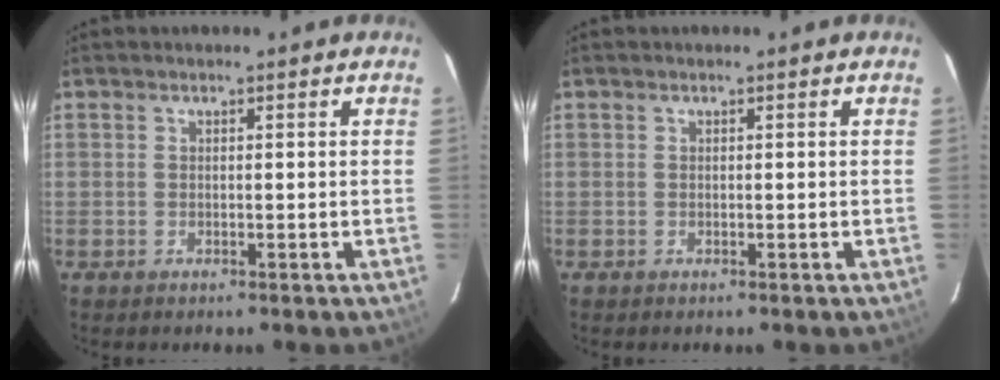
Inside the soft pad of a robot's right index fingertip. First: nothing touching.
{"total": 0.0}